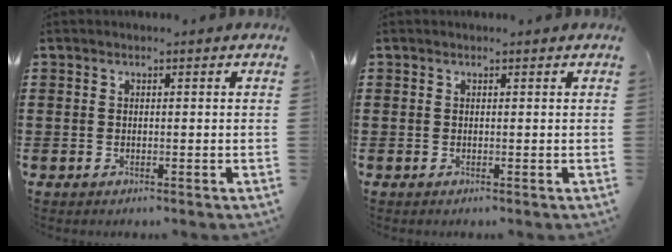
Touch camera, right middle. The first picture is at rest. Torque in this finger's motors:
{"motor_torque": [0.32, -0.30, 0.03, 0.02]}